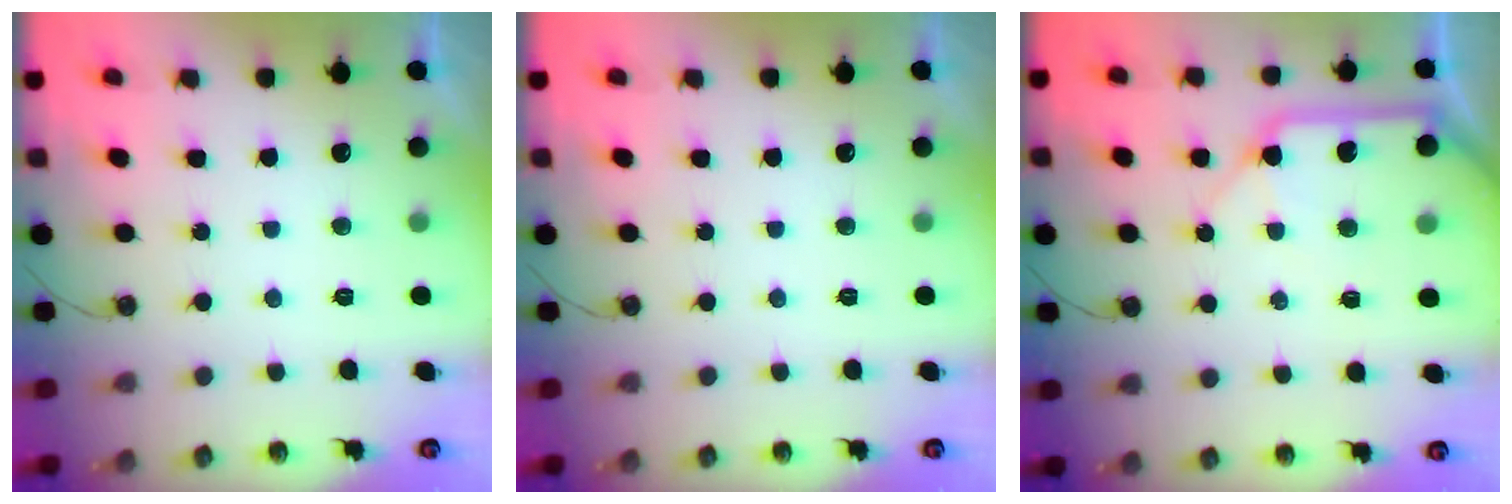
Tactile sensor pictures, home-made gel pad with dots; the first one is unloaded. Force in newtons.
{"total": 0.0}
{"total": 12.0, "press": 11.9, "slide": 1.6}